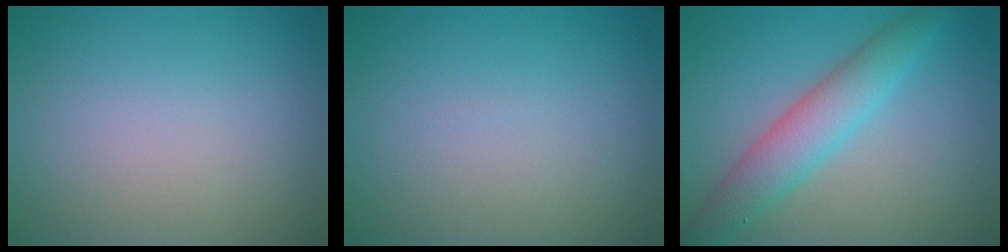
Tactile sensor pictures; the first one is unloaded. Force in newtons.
{"total": 0.0}
{"total": 4.5, "press": 4.5, "slide": 0.2}